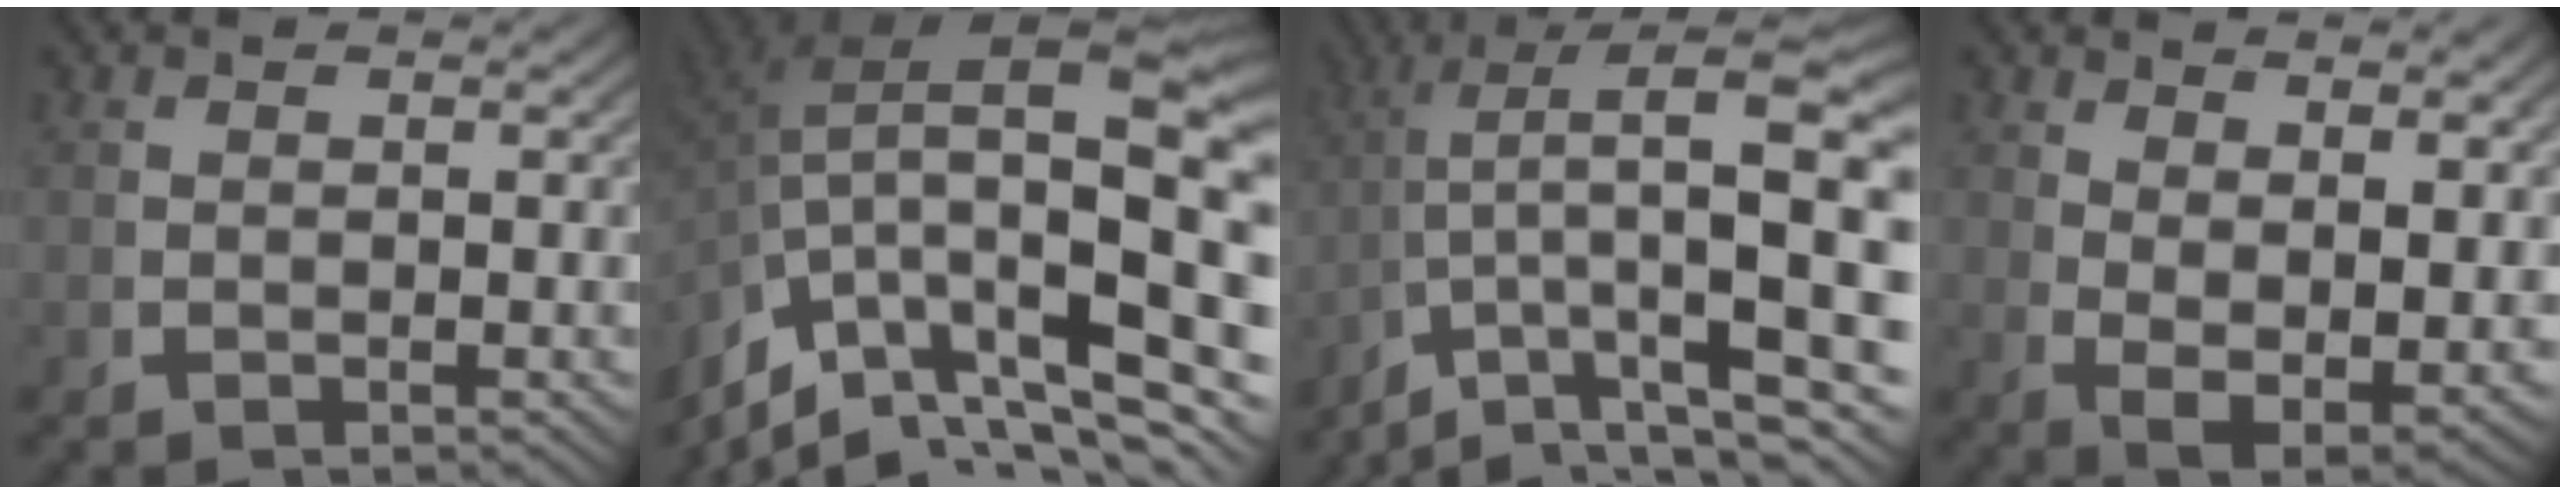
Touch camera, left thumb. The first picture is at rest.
{"total": 19.6, "force": [-1.9, 11.8, 15.5], "torque": [-0.263, -0.064, 0.004]}
{"total": 11.5, "force": [0.4, 4.8, 10.5], "torque": [-0.152, -0.009, 0.020]}
{"total": 8.8, "force": [-0.9, 6.1, 6.2], "torque": [-0.126, -0.058, 0.011]}